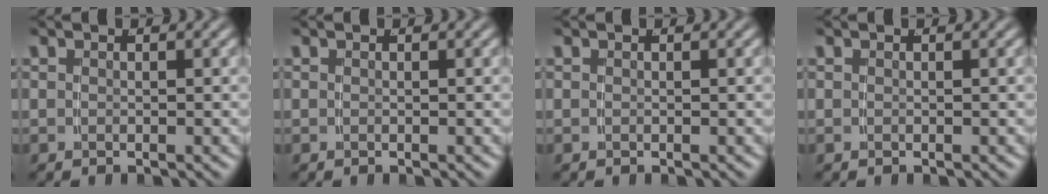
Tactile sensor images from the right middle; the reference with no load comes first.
{"total": 0.0}
{"total": 0.0}
{"total": 0.0}